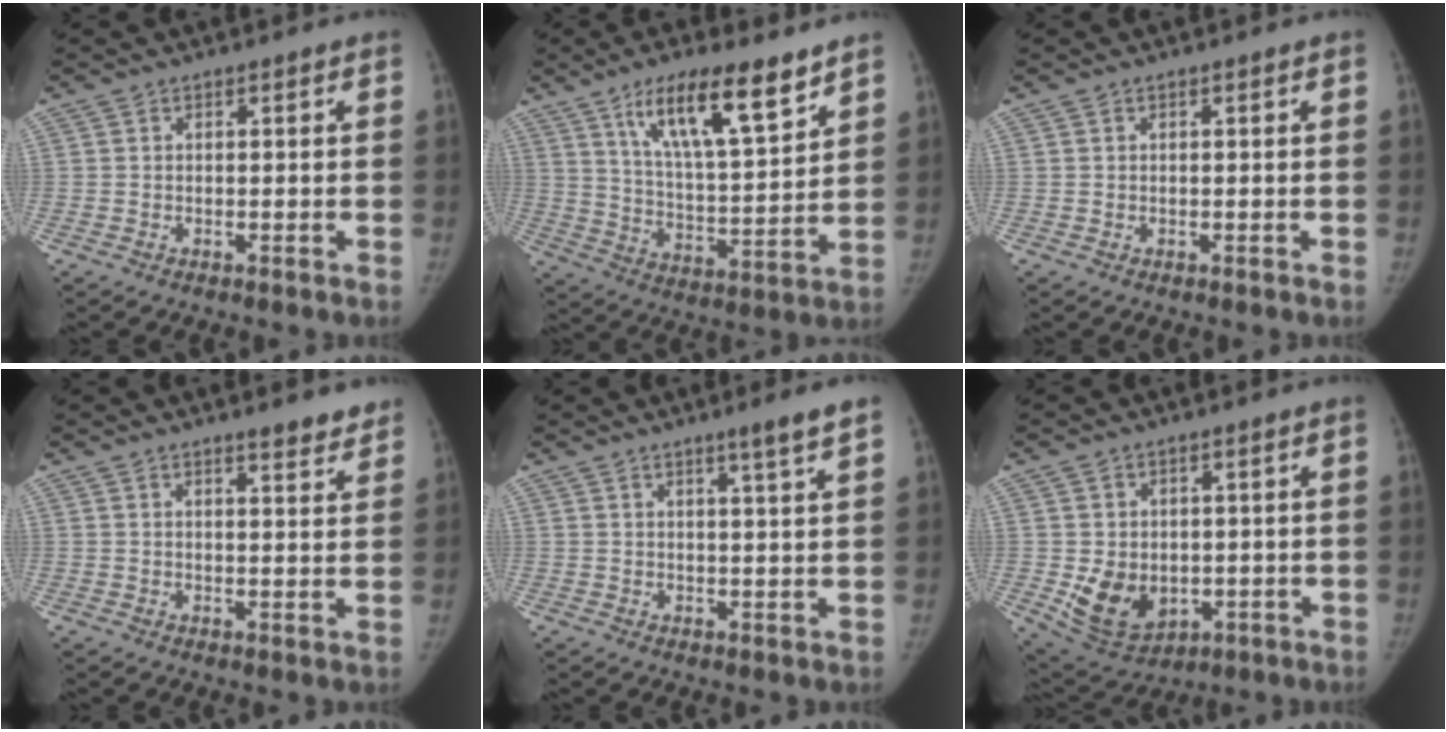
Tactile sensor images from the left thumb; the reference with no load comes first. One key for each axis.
{"total": 16.5, "fx": 10.2, "fy": 4.5, "fz": 12.2, "tx": -0.182, "ty": -0.051, "tz": 0.182}
{"total": 0.0}
{"total": 4.6, "fx": 3.7, "fy": 0.9, "fz": 2.6, "tx": -0.021, "ty": -0.025, "tz": 0.048}
{"total": 4.4, "fx": 2.8, "fy": -0.6, "fz": 3.3, "tx": -0.050, "ty": -0.022, "tz": 0.045}
{"total": 9.7, "fx": -1.3, "fy": 7.4, "fz": 6.1, "tx": -0.071, "ty": -0.009, "tz": 0.000}